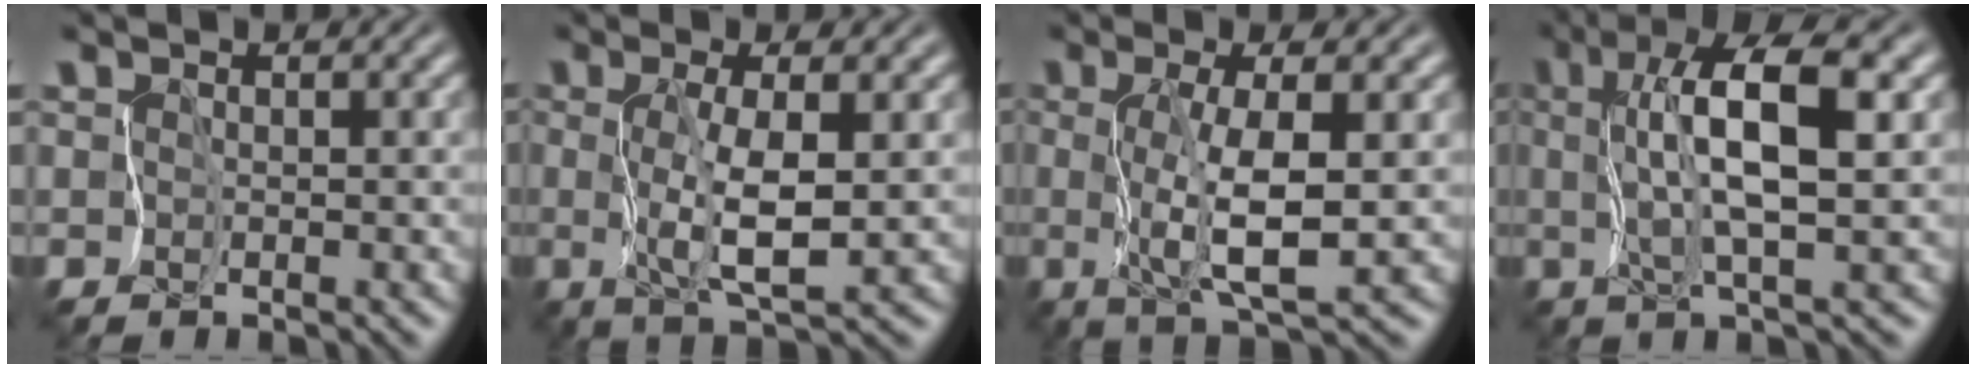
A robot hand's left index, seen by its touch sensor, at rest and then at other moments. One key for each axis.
{"total": 3.9, "fx": 0.2, "fy": 0.3, "fz": 3.9, "tx": -0.083, "ty": -0.005, "tz": 0.006}
{"total": 4.6, "fx": 0.1, "fy": 0.3, "fz": 4.6, "tx": -0.091, "ty": -0.006, "tz": 0.004}
{"total": 7.3, "fx": 1.6, "fy": 1.4, "fz": 6.9, "tx": -0.122, "ty": 0.009, "tz": 0.025}